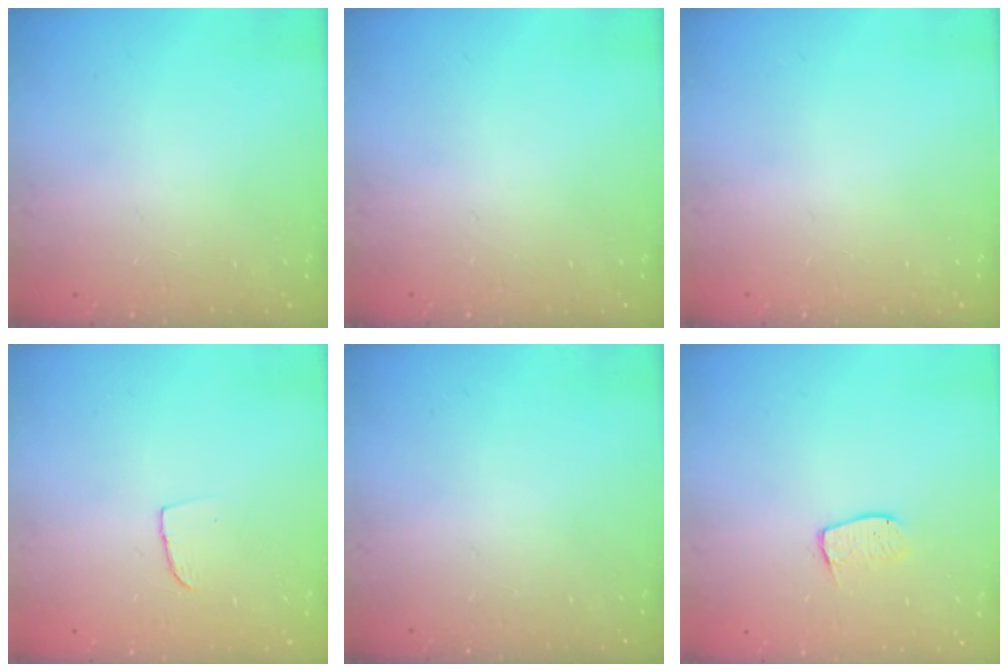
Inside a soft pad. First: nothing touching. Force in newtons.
{"total": 0.0}
{"total": 0.0}
{"total": 3.8, "press": 3.8, "slide": 0.4}
{"total": 0.0}
{"total": 6.6, "press": 6.5, "slide": 0.5}